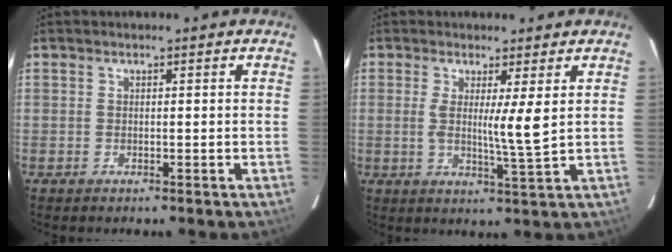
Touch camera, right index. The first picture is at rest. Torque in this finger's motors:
{"motor_torque": [0.03, 0.06, 0.08, 0.09]}